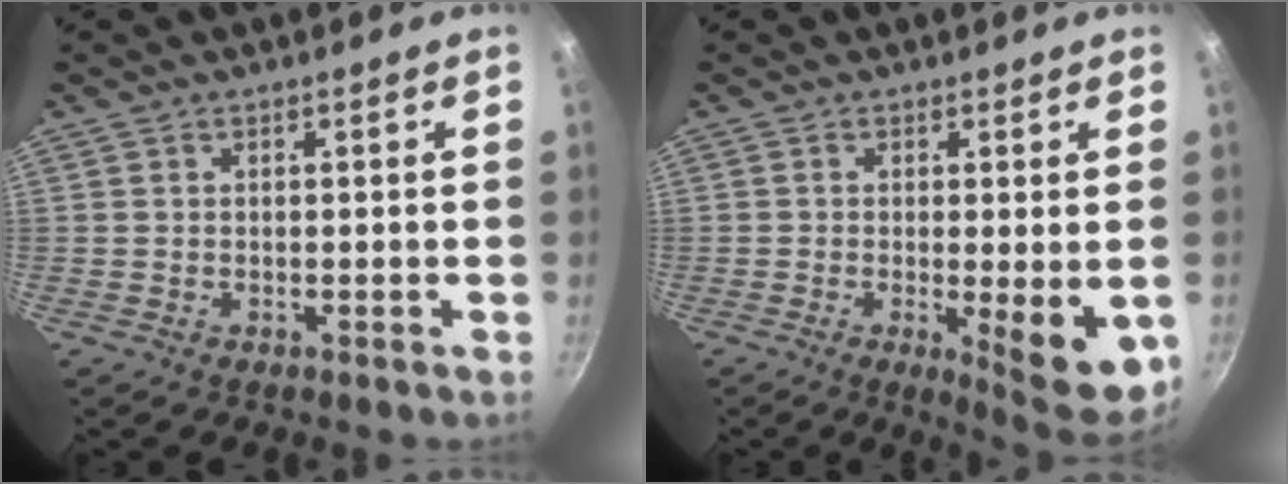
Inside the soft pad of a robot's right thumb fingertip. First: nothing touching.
{"total": 9.7, "force": [-1.6, 2.4, 9.3], "torque": [-0.115, -0.012, -0.012]}